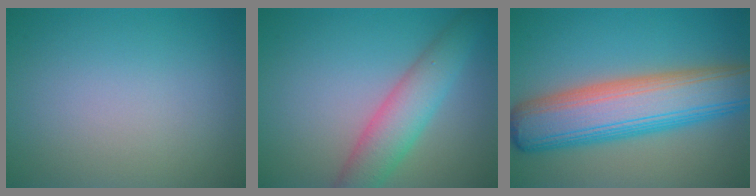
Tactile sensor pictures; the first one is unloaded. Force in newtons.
{"total": 4.9, "press": 4.9, "slide": 0.1}
{"total": 10.6, "press": 10.6, "slide": 0.3}